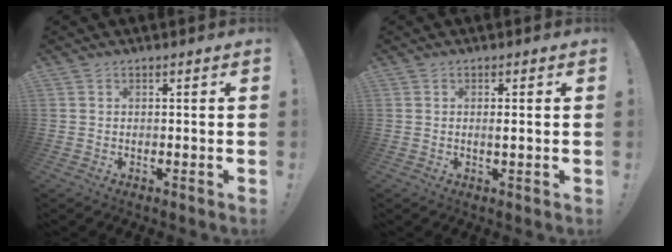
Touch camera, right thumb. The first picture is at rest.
{"total": 1.8, "force": [0.2, 0.2, 1.8], "torque": [-0.019, -0.007, -0.002]}